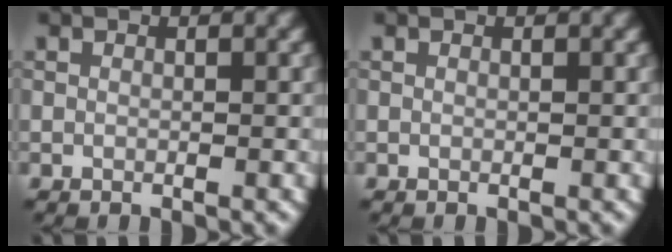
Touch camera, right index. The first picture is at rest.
{"total": 0.0}